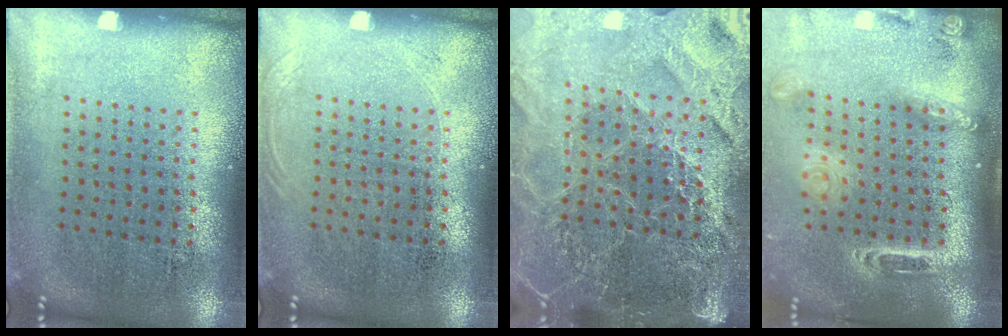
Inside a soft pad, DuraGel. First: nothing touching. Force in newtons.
{"total": 0.7, "press": 0.6, "slide": 0.2}
{"total": 5.1, "press": 4.6, "slide": 2.2}
{"total": 2.5, "press": 1.8, "slide": 1.7}